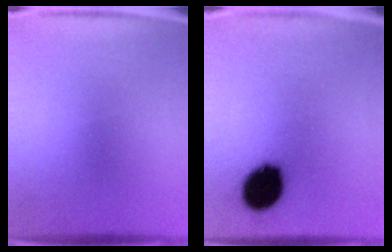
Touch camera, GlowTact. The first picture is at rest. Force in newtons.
{"total": 12.9}